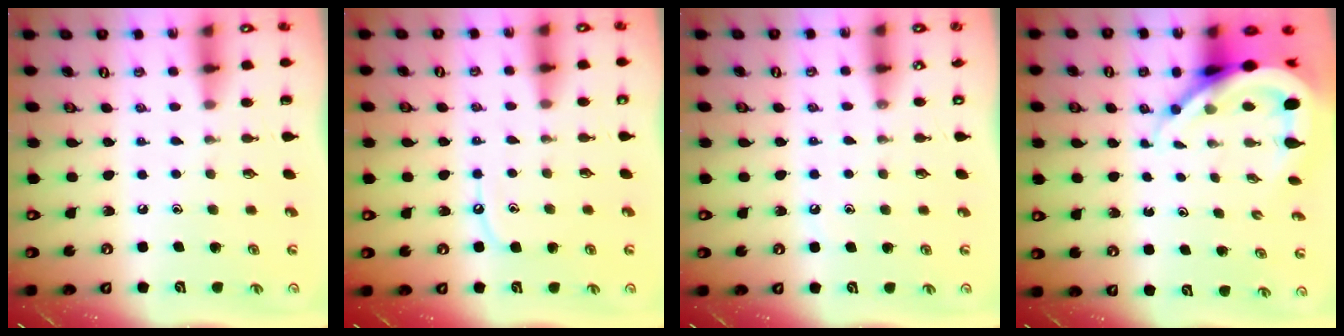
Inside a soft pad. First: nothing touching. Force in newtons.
{"total": 5.5, "press": 5.5, "slide": 0.5}
{"total": 5.3, "press": 5.3, "slide": 0.6}
{"total": 10.3, "press": 10.3, "slide": 1.2}